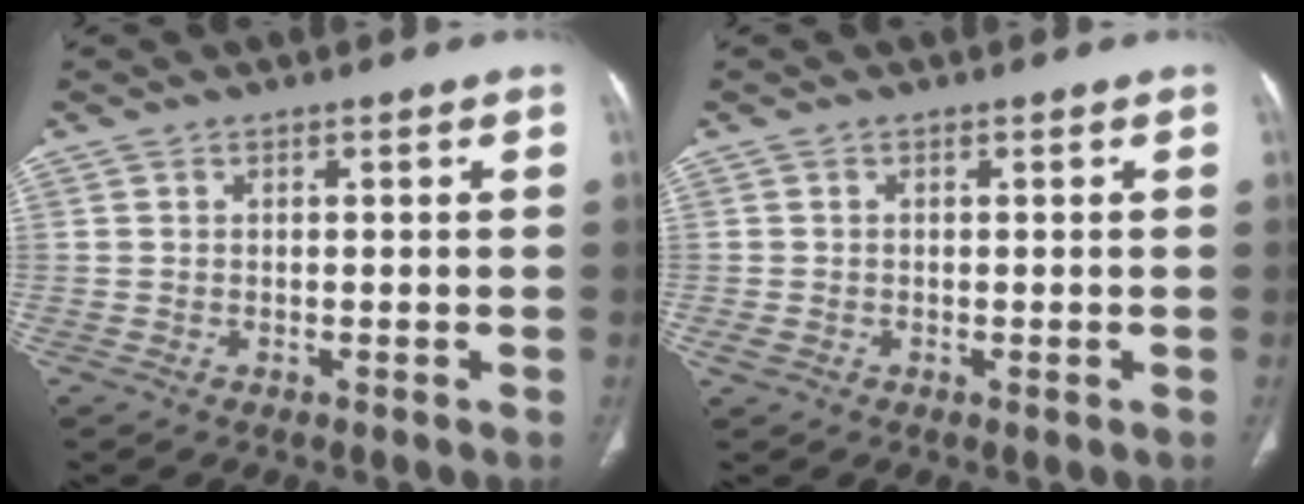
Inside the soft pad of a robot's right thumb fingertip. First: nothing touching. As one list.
[{"total": 1.4, "force": [-0.4, 1.0, 0.9], "torque": [-0.020, 0.001, -0.006]}]